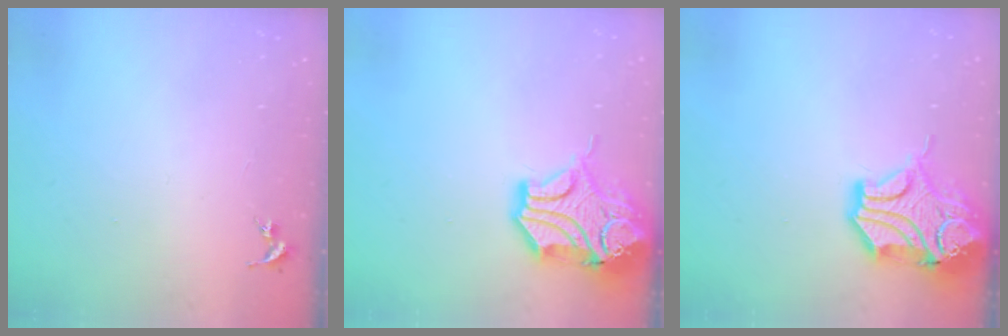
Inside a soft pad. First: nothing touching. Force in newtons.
{"total": 15.9, "press": 15.8, "slide": 2.3}
{"total": 15.9, "press": 15.8, "slide": 2.3}